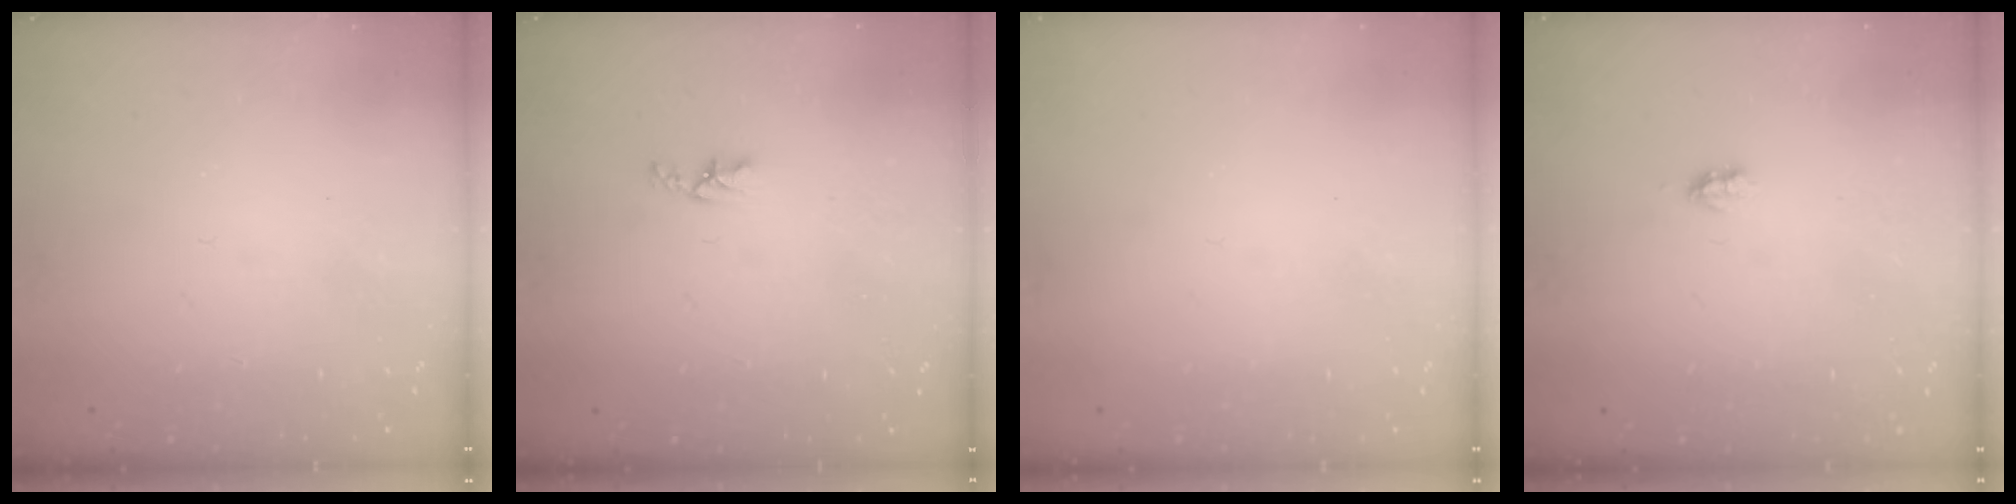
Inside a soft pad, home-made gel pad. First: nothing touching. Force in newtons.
{"total": 3.3, "press": 3.3, "slide": 0.5}
{"total": 0.0}
{"total": 1.7, "press": 1.7, "slide": 0.3}